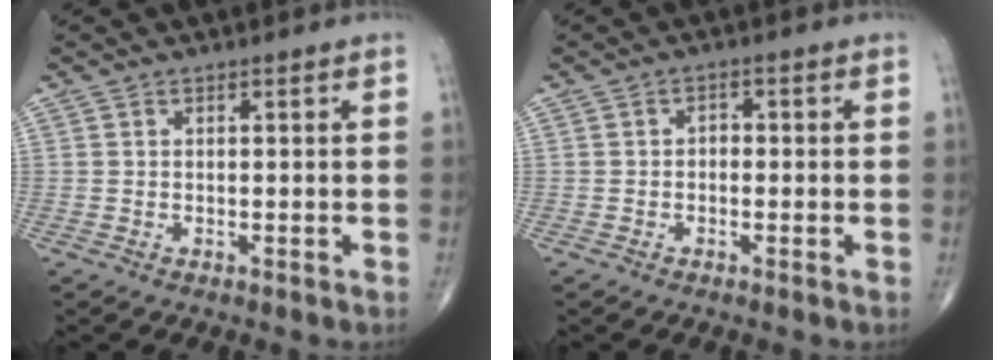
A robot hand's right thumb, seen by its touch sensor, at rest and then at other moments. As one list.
[{"total": 1.7, "force": [-0.3, 1.2, 1.1], "torque": [-0.007, 0.008, -0.010]}]